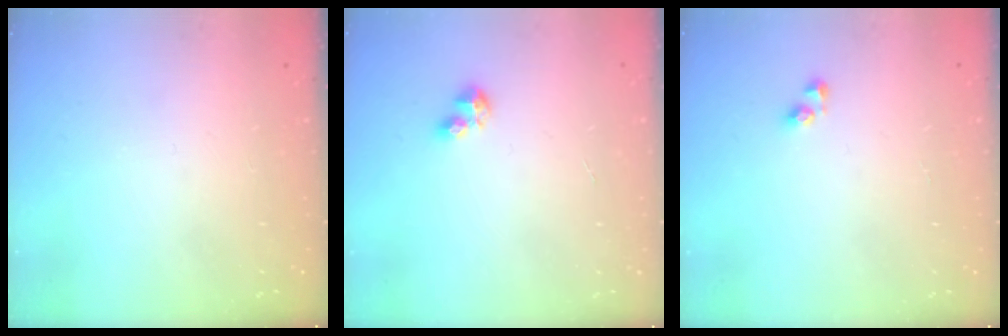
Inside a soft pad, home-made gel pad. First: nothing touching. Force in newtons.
{"total": 3.4, "press": 3.4, "slide": 0.4}
{"total": 3.8, "press": 3.8, "slide": 0.1}